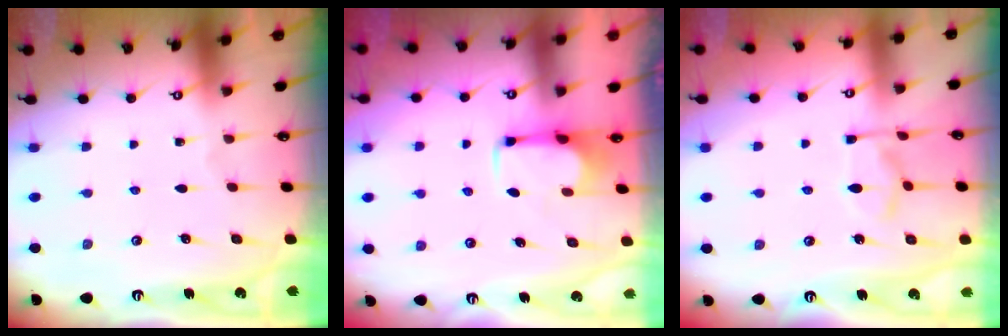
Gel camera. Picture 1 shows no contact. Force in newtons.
{"total": 2.8, "press": 2.7, "slide": 0.7}
{"total": 3.4, "press": 3.3, "slide": 1.0}